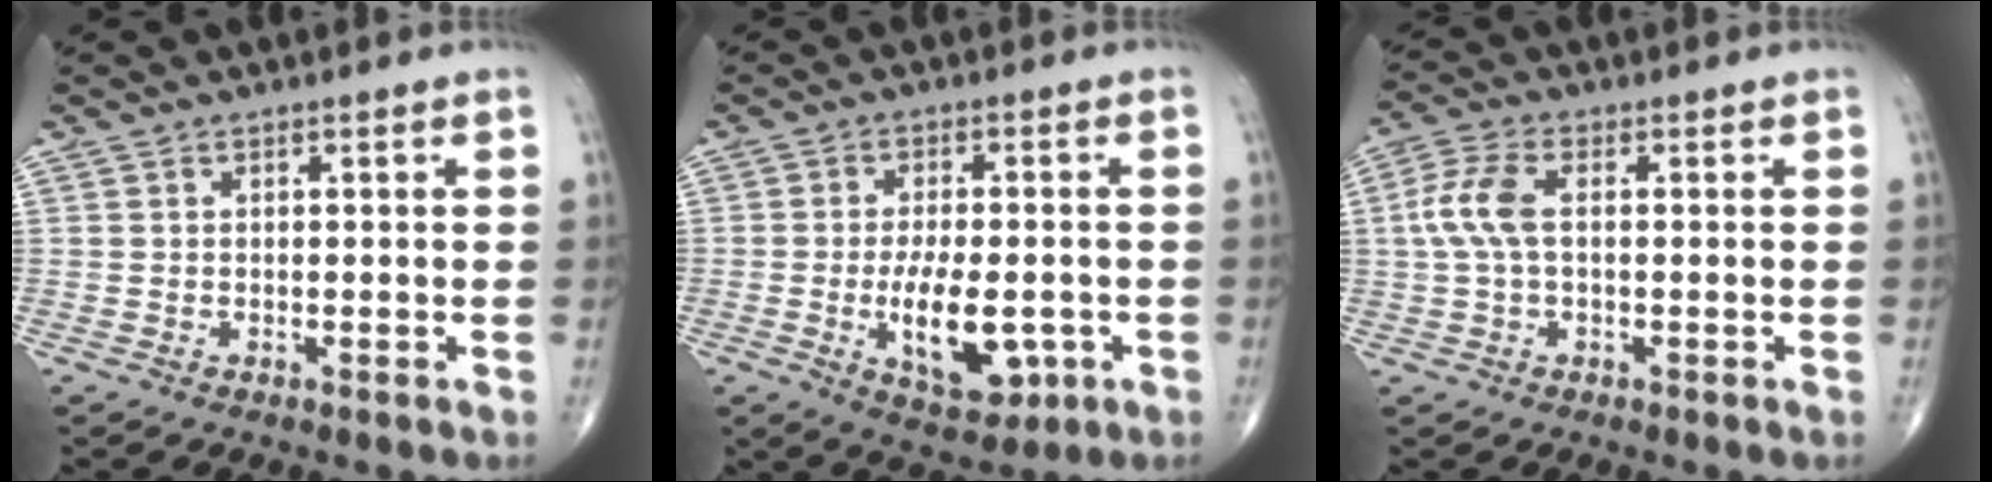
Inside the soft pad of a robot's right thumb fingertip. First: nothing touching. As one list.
[{"total": 11.4, "force": [-2.9, 5.4, 9.7], "torque": [-0.144, -0.002, -0.035]}, {"total": 6.6, "force": [0.5, 3.3, 5.8], "torque": [-0.145, 0.020, 0.006]}]